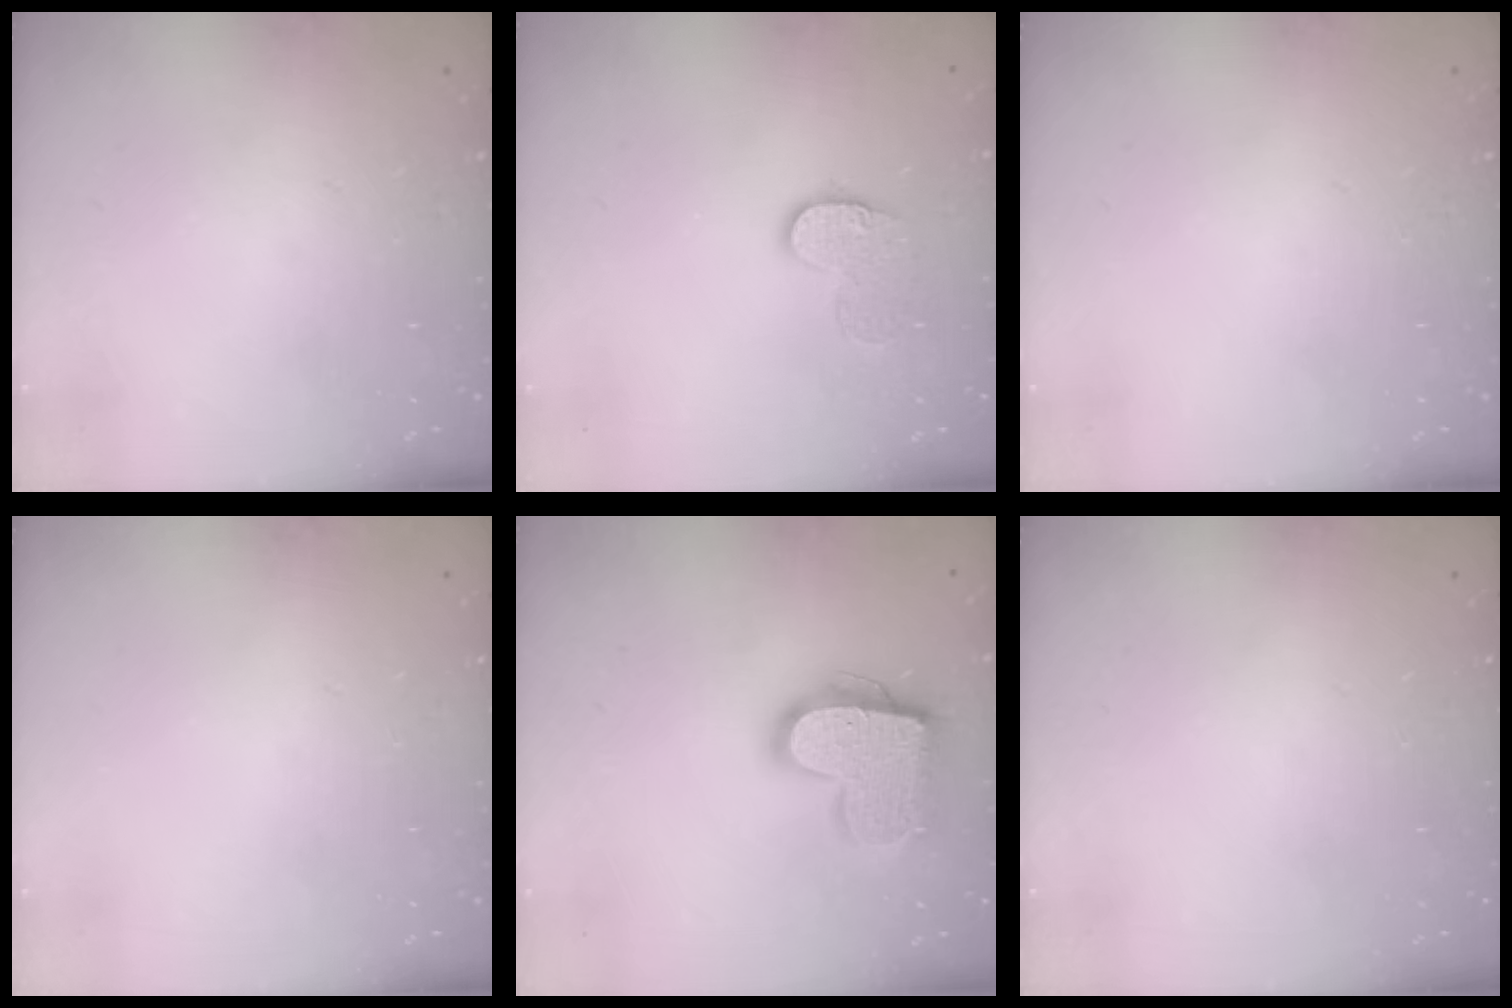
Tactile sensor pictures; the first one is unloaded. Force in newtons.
{"total": 9.1, "press": 9.0, "slide": 0.6}
{"total": 0.0}
{"total": 0.0}
{"total": 16.9, "press": 16.8, "slide": 1.2}
{"total": 0.0}